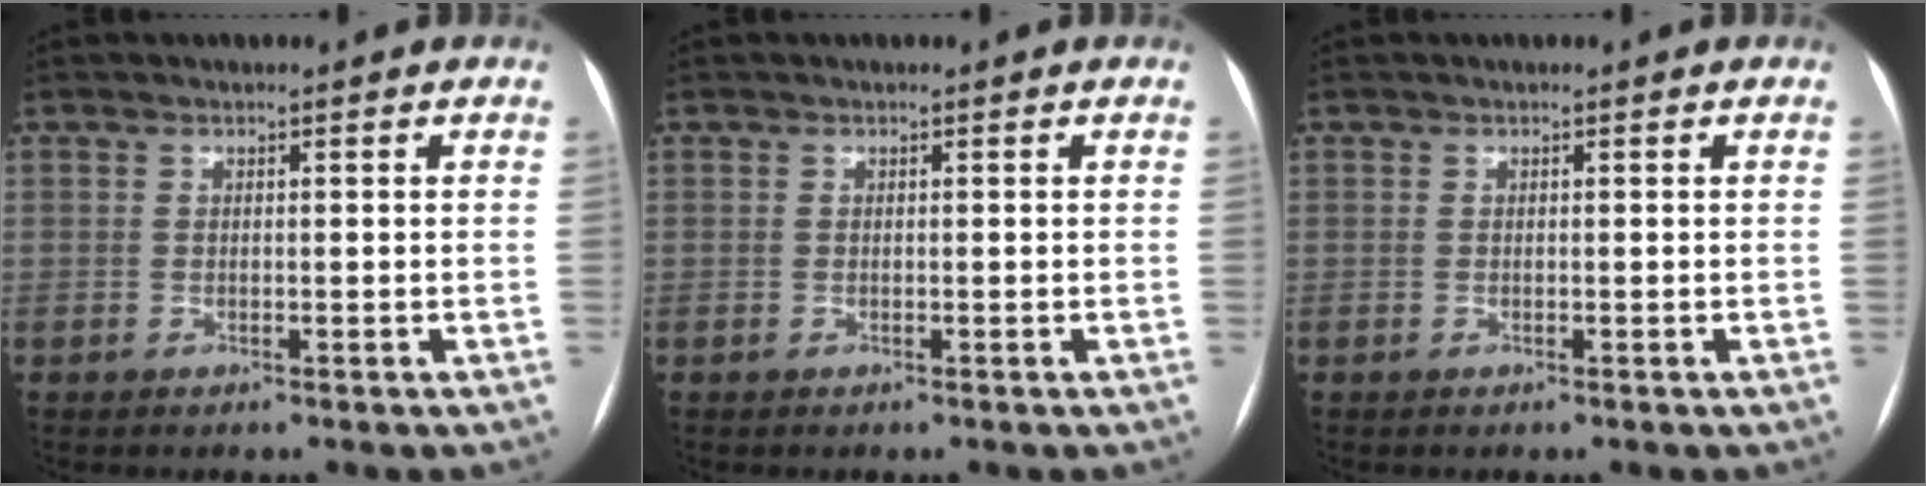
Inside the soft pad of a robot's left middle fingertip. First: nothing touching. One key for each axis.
{"total": 0.0}
{"total": 0.0}